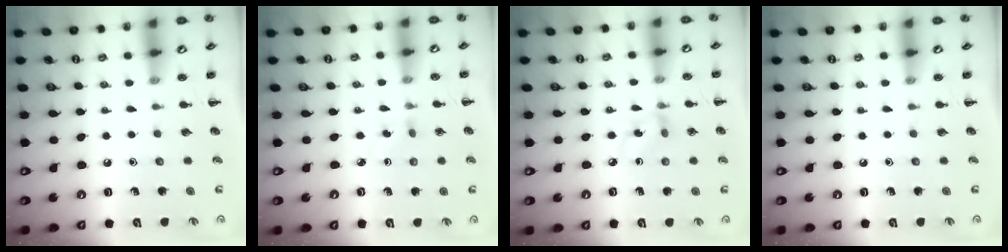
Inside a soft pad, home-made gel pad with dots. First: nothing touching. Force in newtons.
{"total": 2.4, "press": 2.2, "slide": 0.9}
{"total": 5.2, "press": 5.0, "slide": 1.3}
{"total": 0.0}